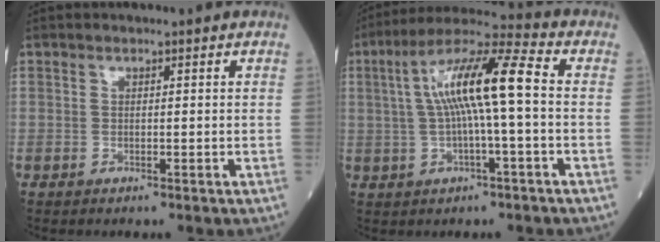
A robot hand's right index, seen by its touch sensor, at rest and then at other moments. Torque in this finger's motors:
{"motor_torque": [1.44, 0.70, 0.78, 0.21]}